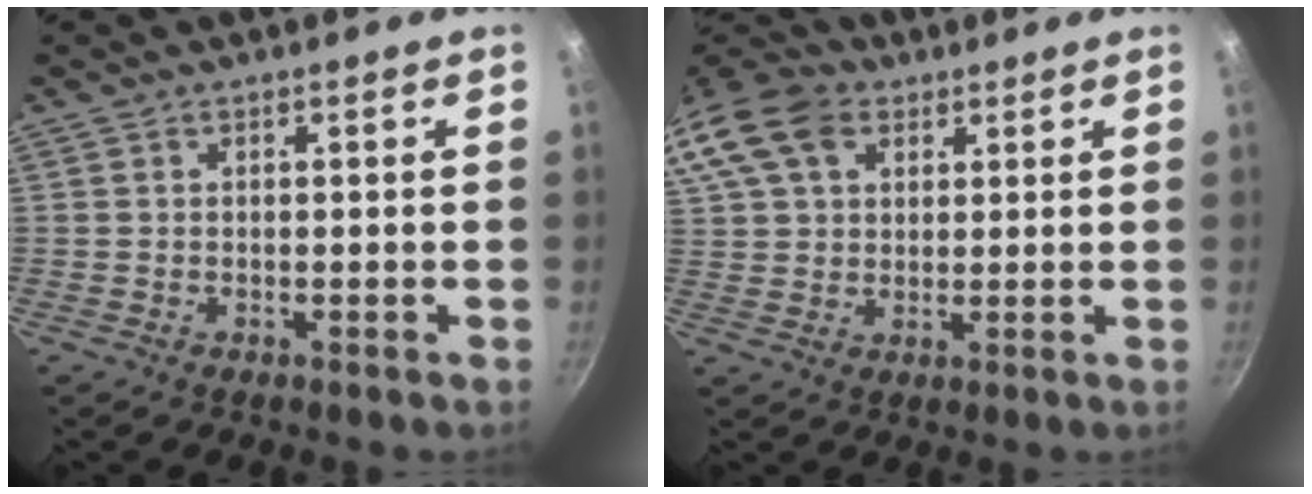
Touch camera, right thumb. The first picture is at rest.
{"total": 17.4, "force": [7.4, 12.5, 9.6], "torque": [-0.211, 0.028, 0.129]}